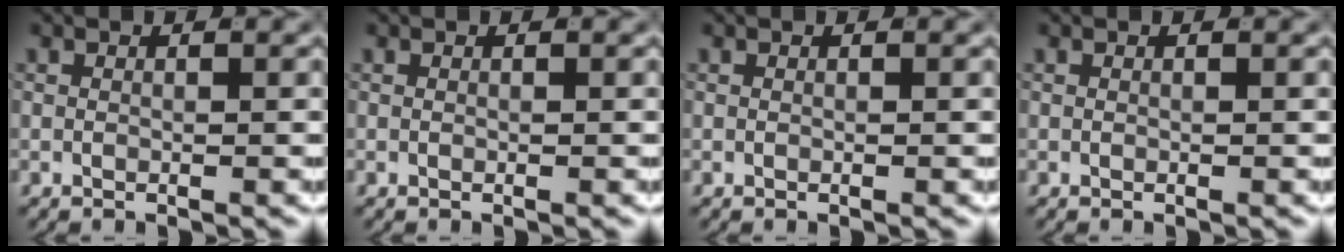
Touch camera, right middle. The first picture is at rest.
{"total": 0.0}
{"total": 0.0}
{"total": 0.0}